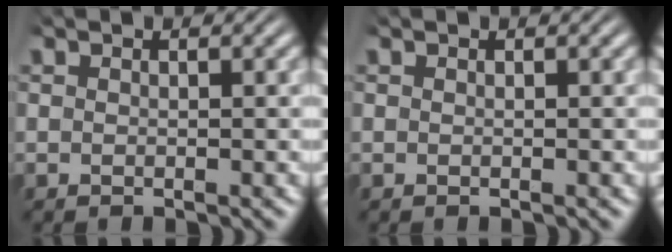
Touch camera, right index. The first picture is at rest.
{"total": 0.0}